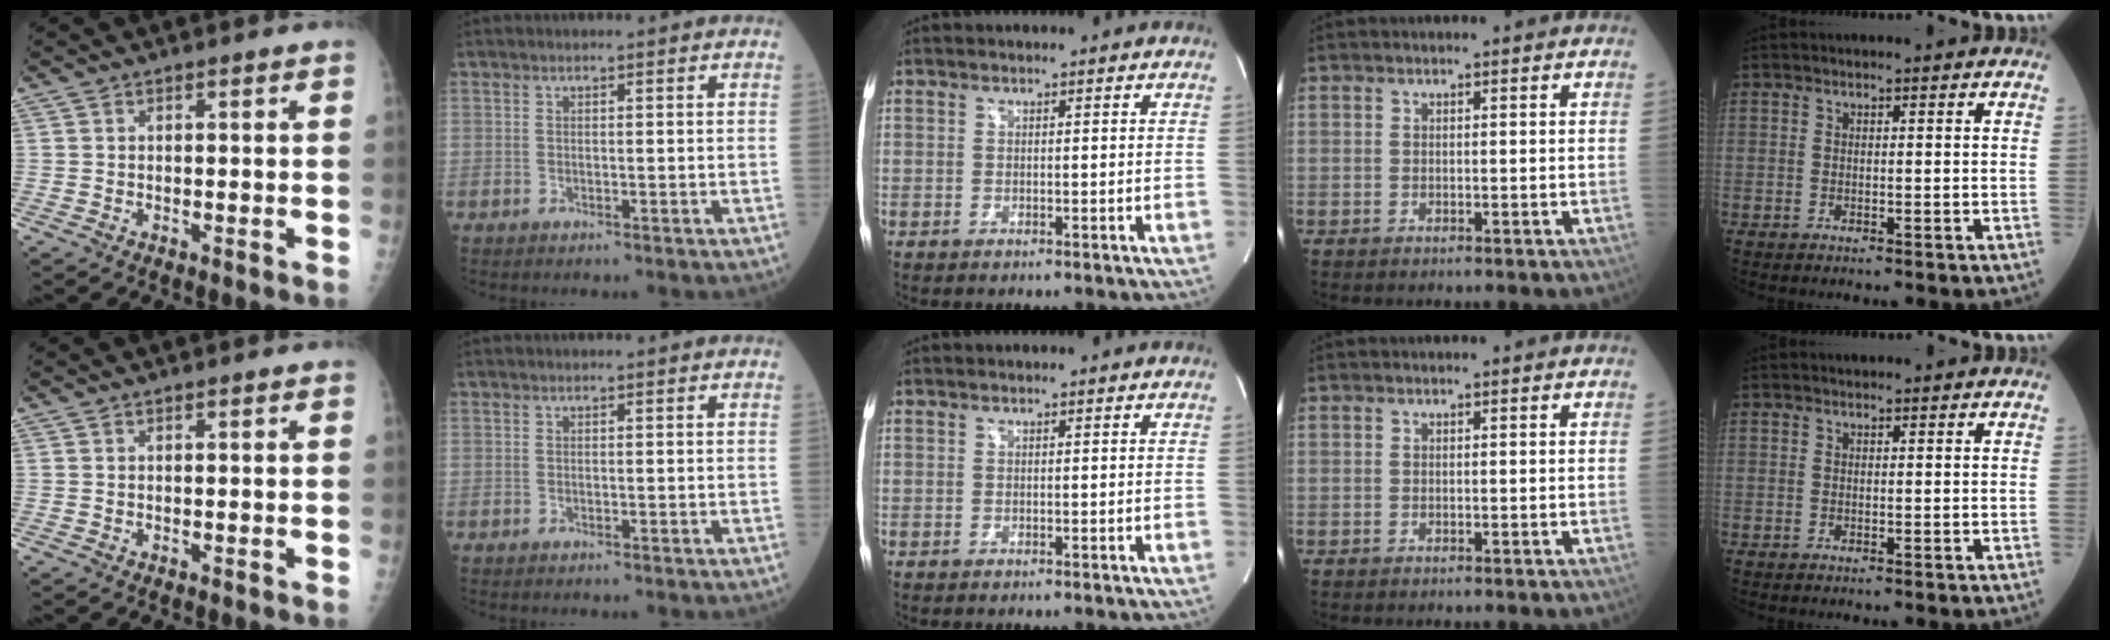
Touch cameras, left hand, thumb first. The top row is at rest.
{}